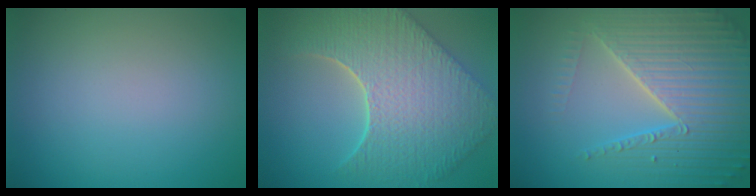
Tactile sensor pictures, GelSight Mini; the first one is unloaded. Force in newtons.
{"total": 9.8, "press": 7.1, "slide": 6.7}
{"total": 6.4, "press": 6.2, "slide": 1.5}